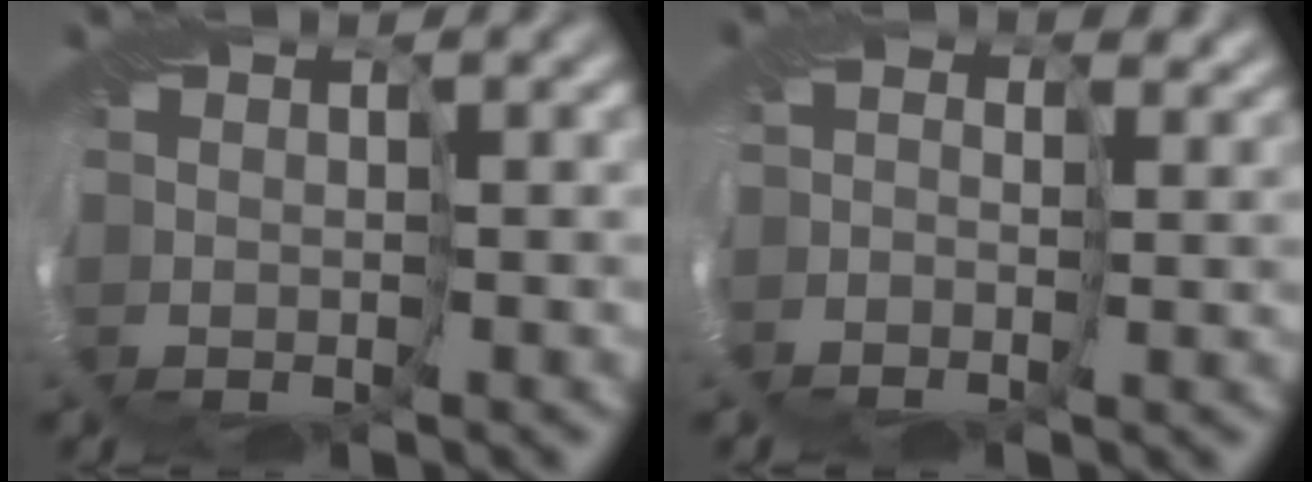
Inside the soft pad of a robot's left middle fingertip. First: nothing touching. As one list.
[{"total": 4.9, "force": [1.6, 3.8, 2.7], "torque": [-0.049, 0.017, 0.016]}]